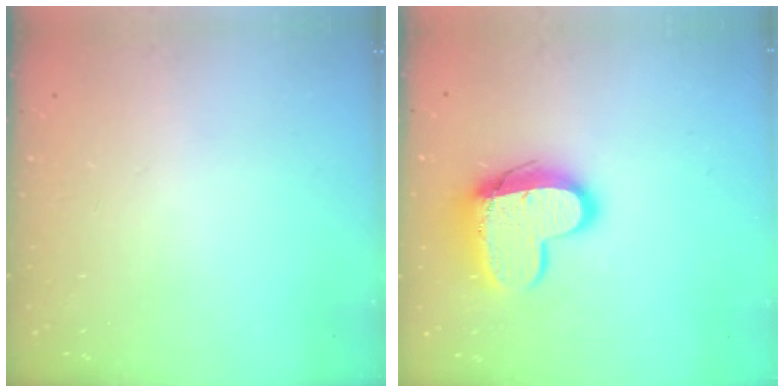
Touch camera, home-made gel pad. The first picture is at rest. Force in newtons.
{"total": 13.5, "press": 13.5, "slide": 1.2}